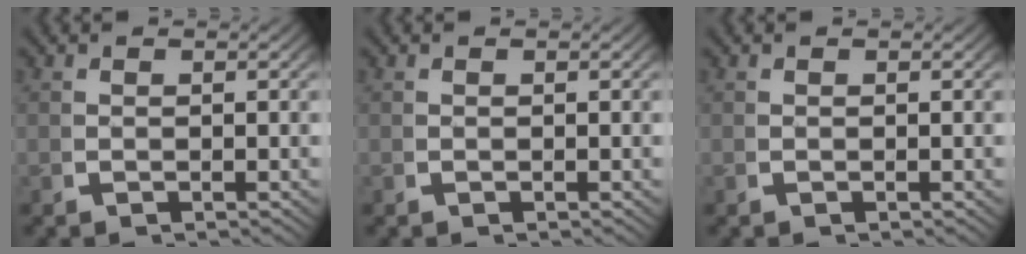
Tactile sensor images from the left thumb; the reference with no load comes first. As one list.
[{"total": 0.0}, {"total": 0.0}]